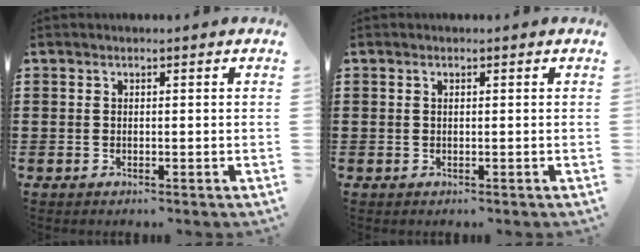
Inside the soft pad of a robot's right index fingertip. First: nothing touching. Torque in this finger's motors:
{"motor_torque": [-0.10, 0.24, 0.04, -0.01]}